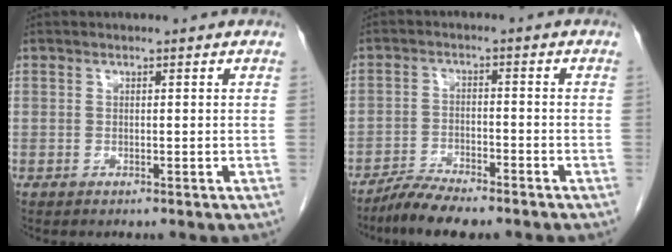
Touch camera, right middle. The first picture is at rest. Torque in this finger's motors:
{"motor_torque": [0.60, -0.47, 0.09, 0.03]}